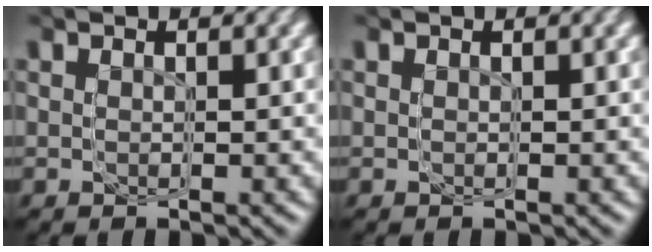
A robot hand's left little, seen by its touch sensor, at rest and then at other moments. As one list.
[{"total": 0.0}]